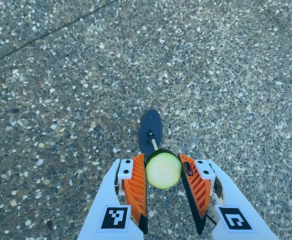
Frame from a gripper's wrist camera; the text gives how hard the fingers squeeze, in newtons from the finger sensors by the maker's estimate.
{"total": 8.3, "left": 8.1, "right": 8.4}